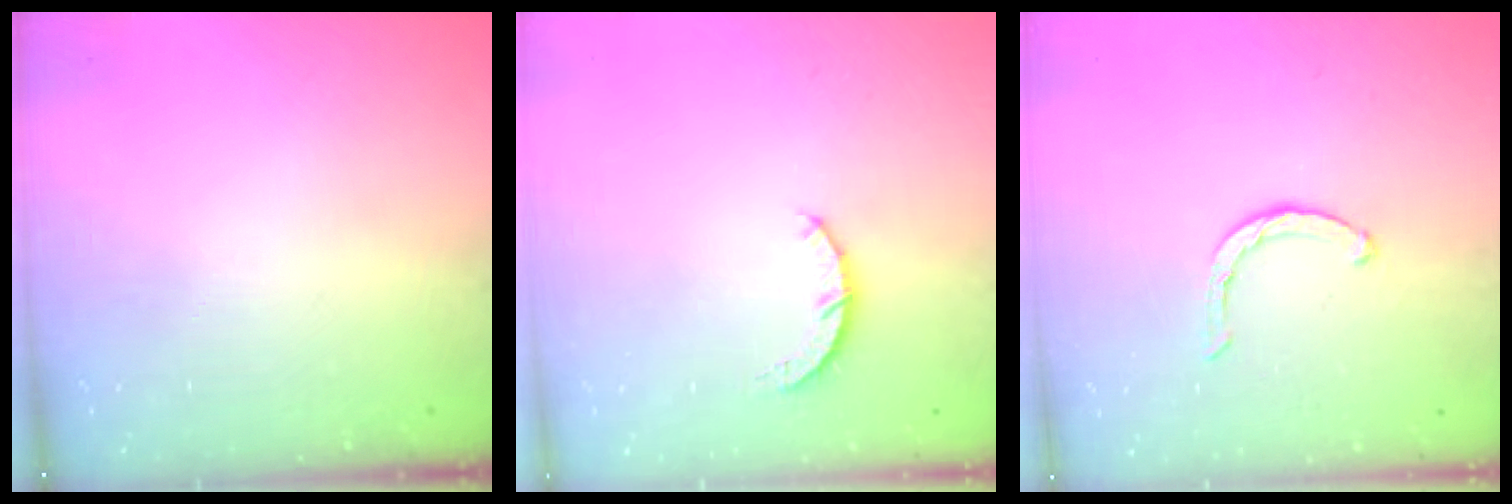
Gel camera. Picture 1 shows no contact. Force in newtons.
{"total": 3.0, "press": 3.0, "slide": 0.4}
{"total": 2.1, "press": 2.1, "slide": 0.3}